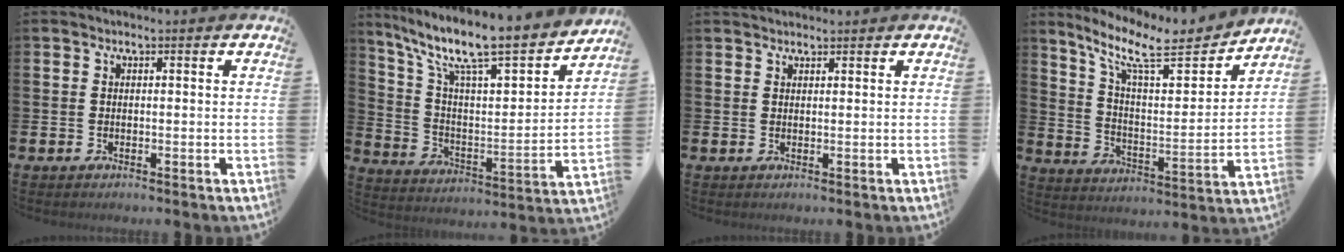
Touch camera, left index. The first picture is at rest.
{"total": 11.1, "force": [9.5, 2.0, 5.3], "torque": [-0.131, -0.074, 0.157]}
{"total": 1.2, "force": [1.2, 0.3, 0.1], "torque": [0.008, -0.001, 0.020]}
{"total": 10.7, "force": [8.7, 2.8, 5.6], "torque": [-0.131, -0.056, 0.146]}